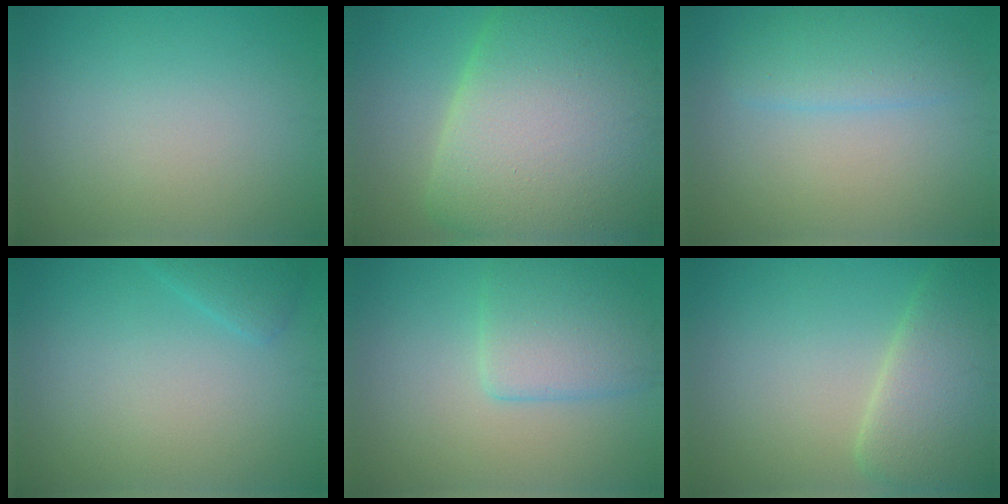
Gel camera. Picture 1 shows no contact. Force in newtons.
{"total": 17.0, "press": 17.0, "slide": 0.7}
{"total": 2.9, "press": 2.9, "slide": 0.2}
{"total": 1.4, "press": 1.4, "slide": 0.1}
{"total": 4.4, "press": 4.4, "slide": 0.2}
{"total": 5.7, "press": 5.7, "slide": 0.0}